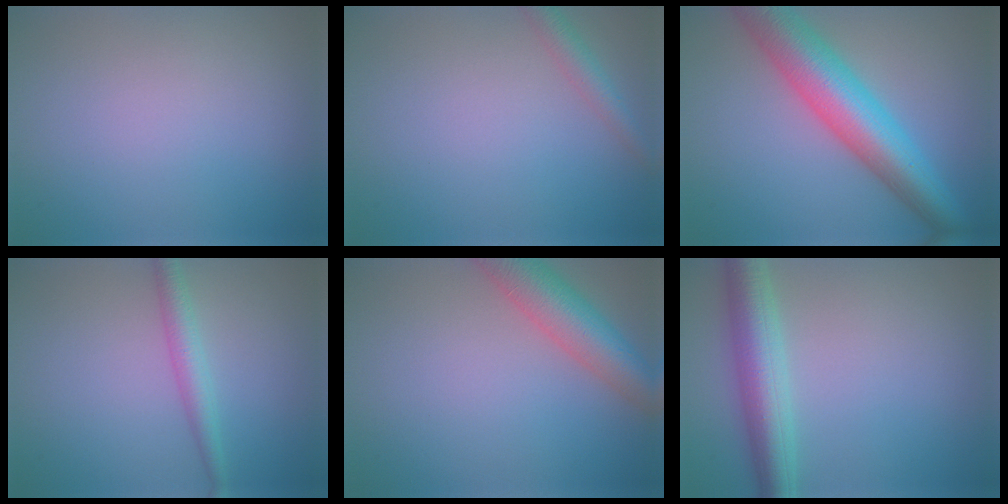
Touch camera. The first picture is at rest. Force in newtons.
{"total": 2.1, "press": 2.1, "slide": 0.1}
{"total": 9.0, "press": 9.0, "slide": 0.2}
{"total": 2.4, "press": 2.4, "slide": 0.0}
{"total": 5.8, "press": 5.8, "slide": 0.4}
{"total": 5.6, "press": 5.6, "slide": 0.2}